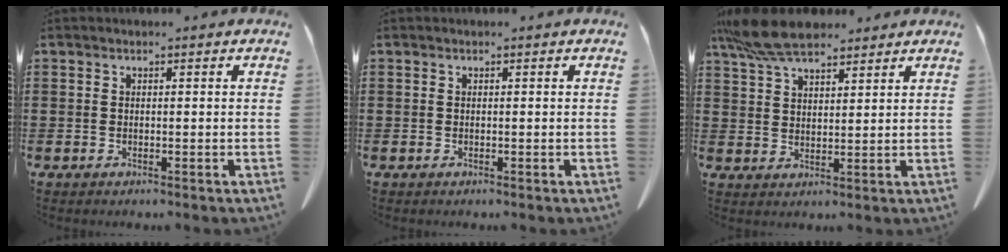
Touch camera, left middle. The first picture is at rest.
{"total": 0.0}
{"total": 8.5, "force": [6.9, 2.6, 4.2], "torque": [-0.102, -0.009, 0.132]}